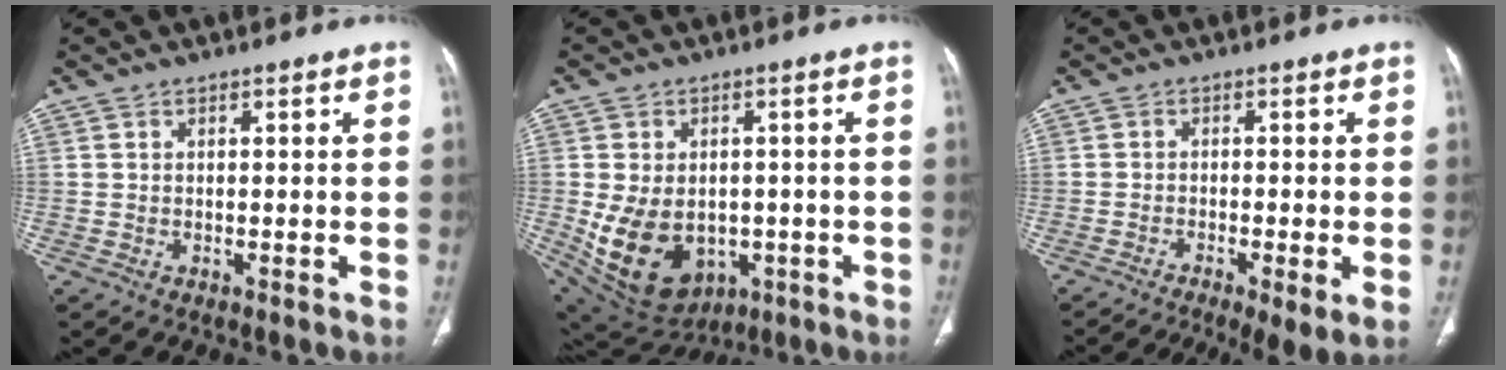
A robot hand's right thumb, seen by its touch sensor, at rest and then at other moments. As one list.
[{"total": 15.5, "force": [-3.1, 11.4, 10.0], "torque": [-0.169, 0.002, -0.015]}, {"total": 10.3, "force": [-6.0, 2.5, 8.0], "torque": [-0.136, -0.002, -0.094]}]